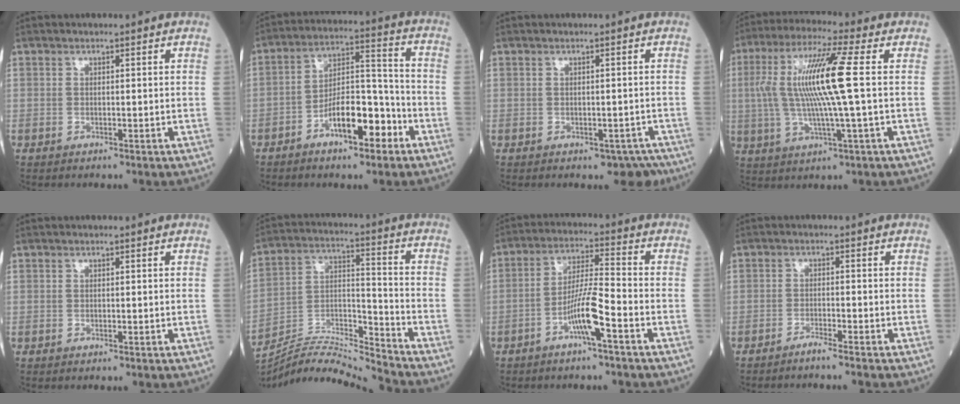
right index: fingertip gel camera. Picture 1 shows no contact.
{"total": 10.2, "force": [-5.4, 3.4, 8.0], "torque": [-0.140, 0.023, -0.093]}
{"total": 2.4, "force": [-1.4, 1.6, 1.1], "torque": [-0.005, 0.004, -0.009]}
{"total": 13.4, "force": [1.2, -0.2, 13.3], "torque": [-0.275, 0.013, 0.017]}
{"total": 0.0}
{"total": 14.1, "force": [-13.9, -1.8, 1.8], "torque": [-0.036, 0.036, -0.254]}
{"total": 7.1, "force": [-3.6, -0.1, 6.1], "torque": [-0.120, 0.010, -0.070]}
{"total": 2.4, "force": [-2.1, -0.8, 0.9], "torque": [-0.018, 0.001, -0.038]}